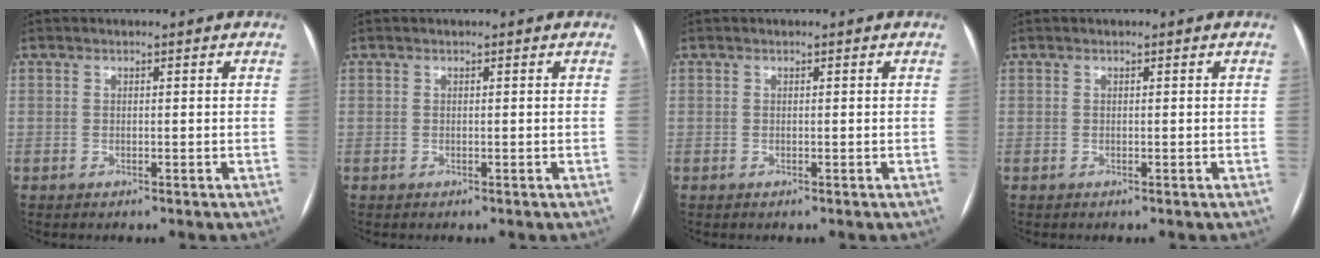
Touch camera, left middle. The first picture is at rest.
{"total": 0.0}
{"total": 0.0}
{"total": 0.0}